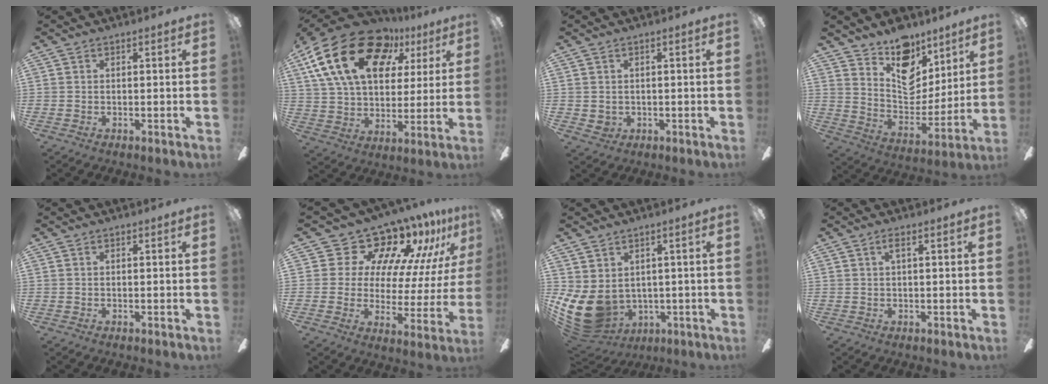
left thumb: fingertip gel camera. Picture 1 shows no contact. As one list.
[{"total": 24.7, "force": [11.9, 15.0, 15.7], "torque": [-0.290, -0.049, 0.209]}, {"total": 1.5, "force": [0.6, 1.4, 0.4], "torque": [-0.011, 0.000, 0.010]}, {"total": 14.9, "force": [10.5, 8.9, 5.6], "torque": [-0.082, -0.082, 0.196]}, {"total": 0.0}, {"total": 15.9, "force": [13.2, 7.3, 4.8], "torque": [-0.099, -0.112, 0.236]}, {"total": 10.8, "force": [-0.2, 8.4, 6.9], "torque": [-0.181, -0.022, 0.000]}, {"total": 2.0, "force": [0.7, 0.2, 1.9], "torque": [-0.032, 0.001, 0.008]}]